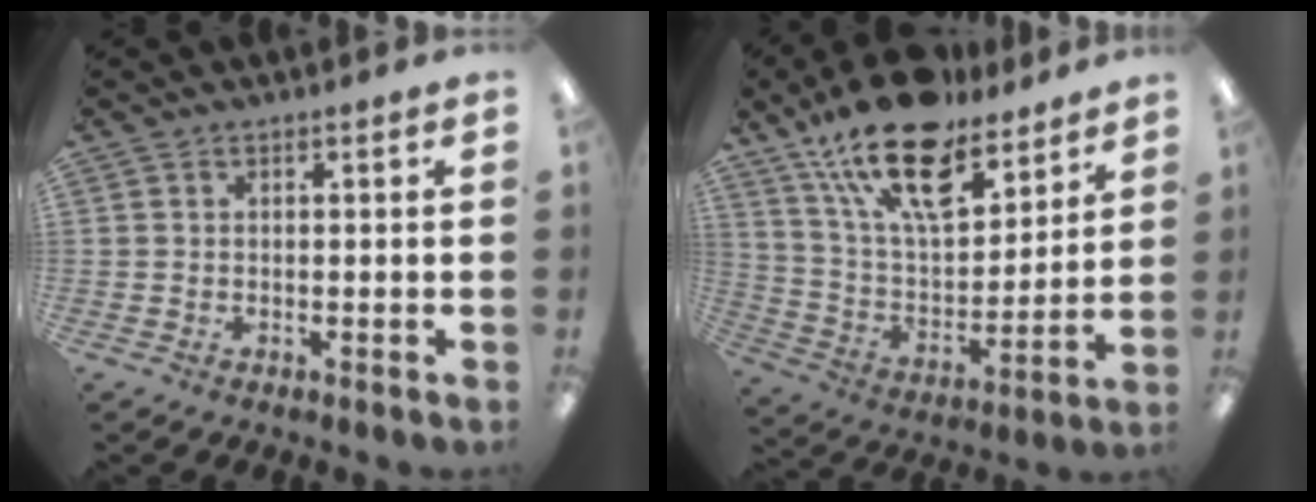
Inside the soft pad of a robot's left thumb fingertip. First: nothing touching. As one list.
[{"total": 21.6, "force": [15.0, 9.6, 12.3], "torque": [-0.216, -0.084, 0.264]}]